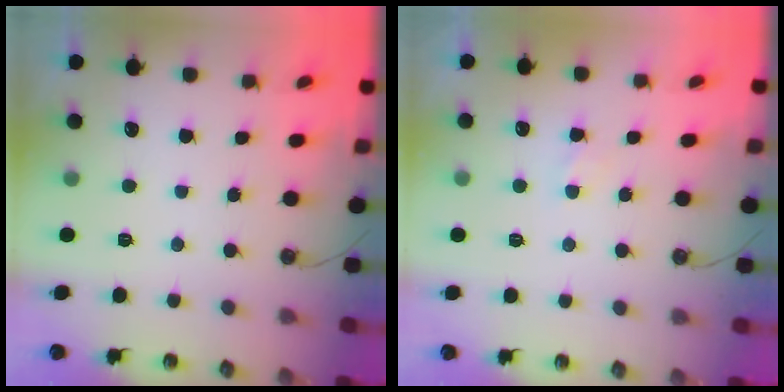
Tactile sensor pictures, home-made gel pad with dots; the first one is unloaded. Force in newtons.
{"total": 3.1, "press": 3.1, "slide": 0.5}